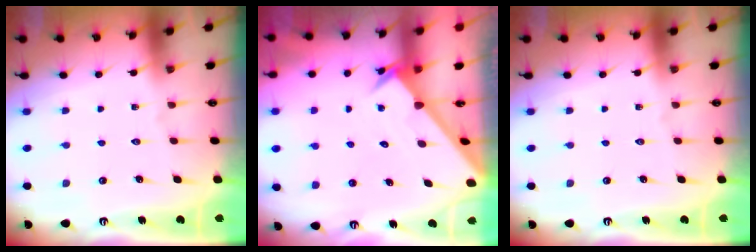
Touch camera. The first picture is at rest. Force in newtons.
{"total": 2.1, "press": 2.1, "slide": 0.1}
{"total": 0.0}